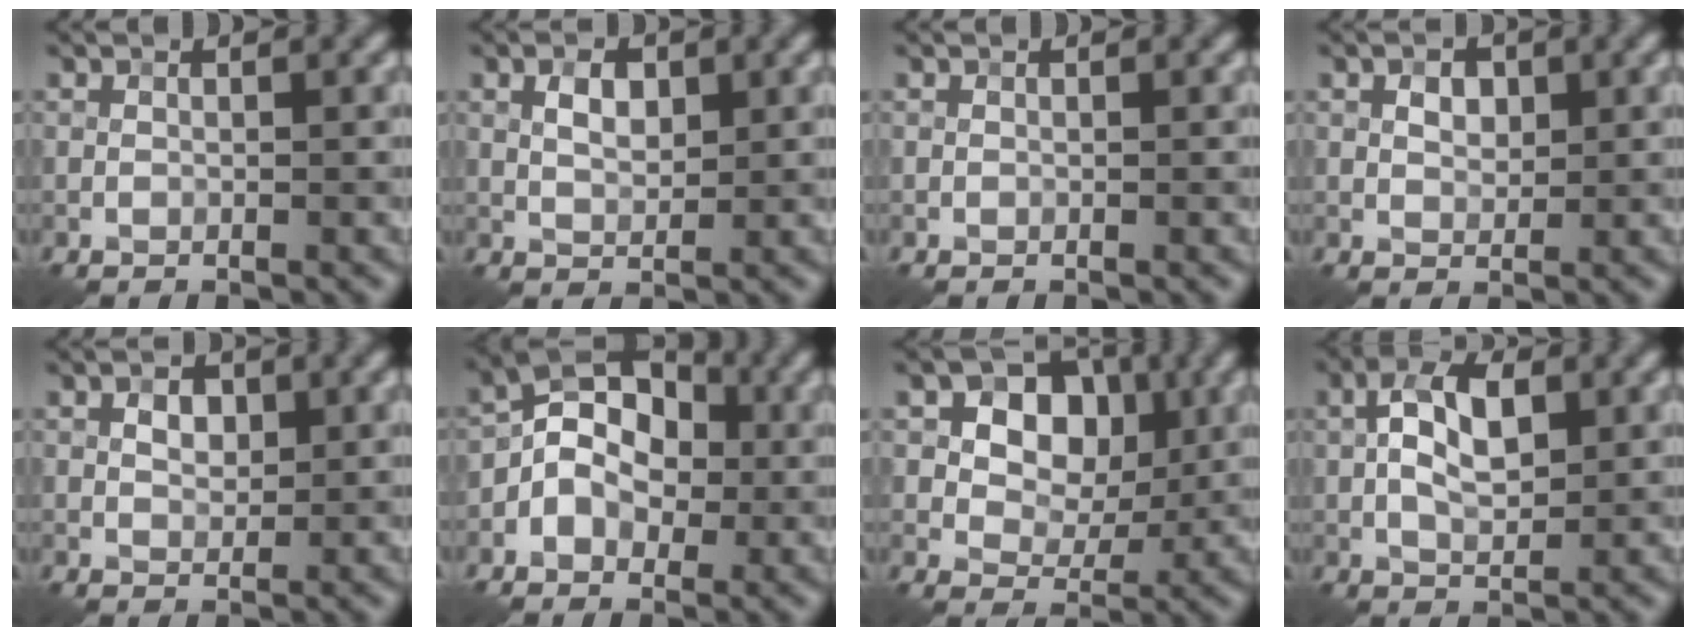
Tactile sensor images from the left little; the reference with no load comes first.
{"total": 2.4, "force": [0.7, 1.3, 1.8], "torque": [-0.032, 0.001, 0.011]}
{"total": 0.0}
{"total": 1.9, "force": [0.6, 1.3, 1.2], "torque": [-0.020, 0.000, 0.008]}
{"total": 2.0, "force": [0.6, 1.3, 1.3], "torque": [-0.022, 0.000, 0.008]}
{"total": 6.0, "force": [-0.4, 4.5, 4.0], "torque": [-0.042, 0.012, -0.019]}
{"total": 7.0, "force": [1.7, 5.1, 4.6], "torque": [-0.068, 0.007, 0.015]}
{"total": 5.5, "force": [0.9, 2.8, 4.7], "torque": [-0.091, 0.007, 0.013]}